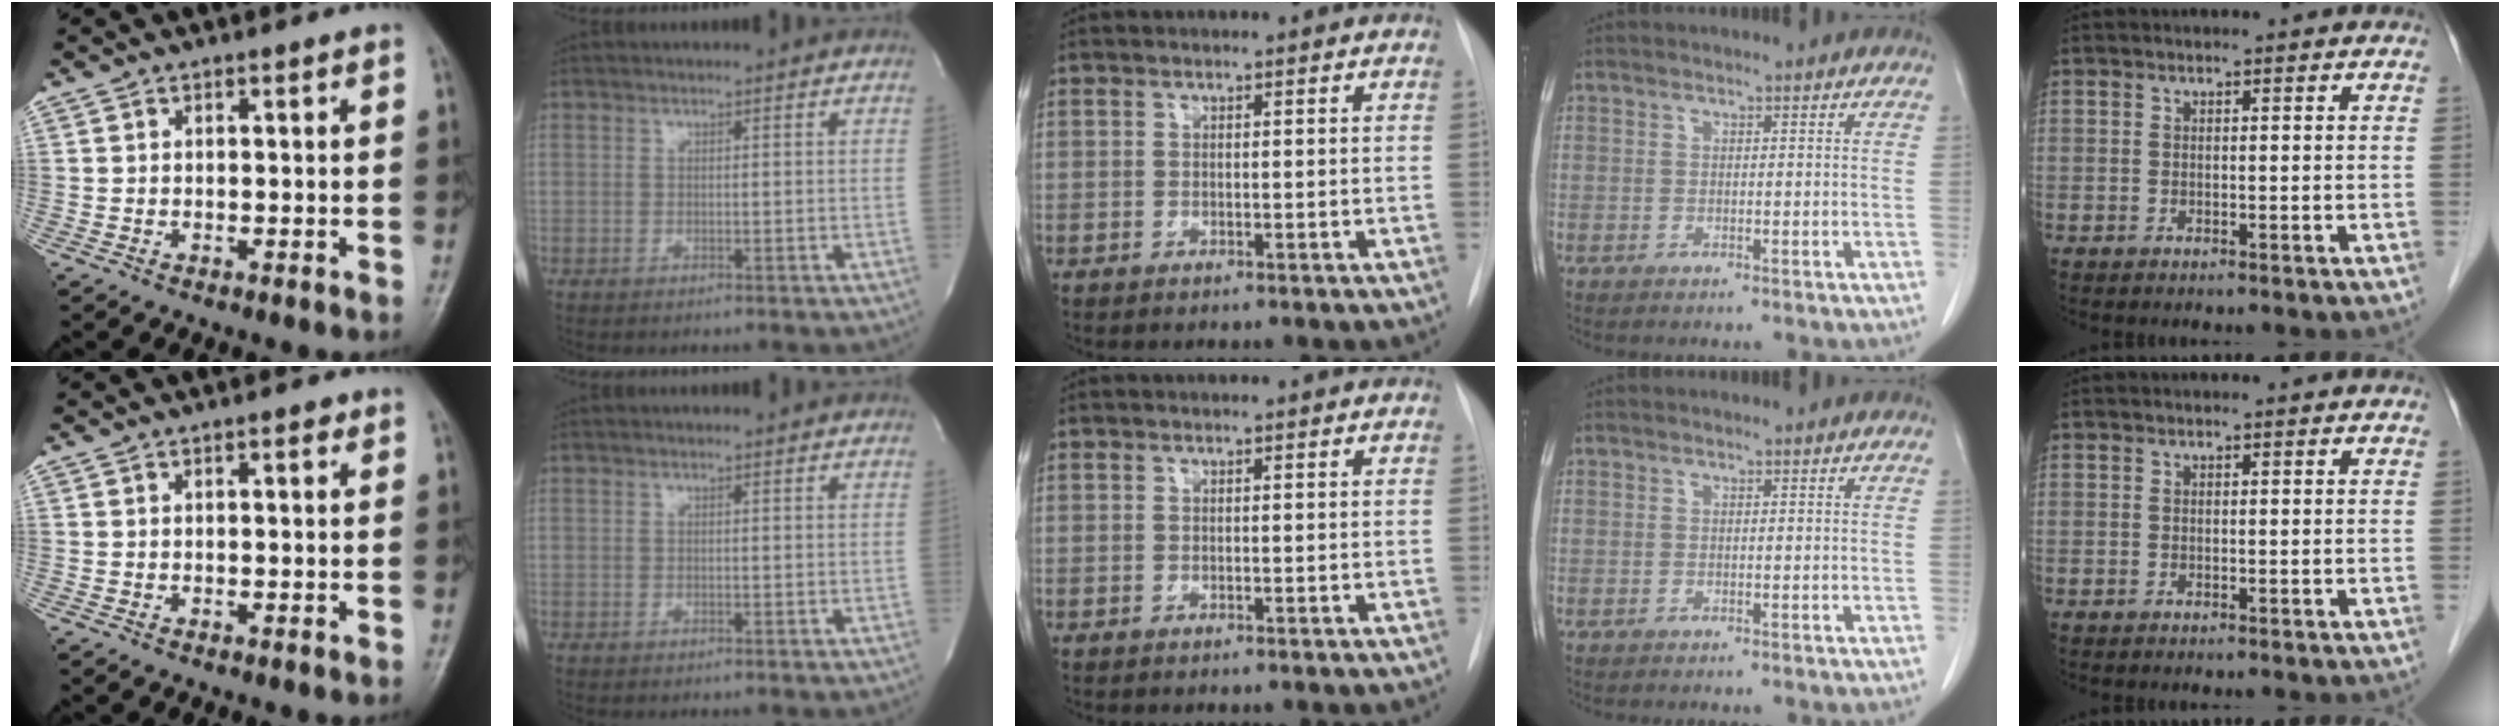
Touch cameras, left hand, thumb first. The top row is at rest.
{"thumb": {"total": 1.3, "force": [0.6, 0.6, 1.0], "torque": [-0.011, 0.001, 0.005]}, "index": {"total": 0.6, "force": [0.6, 0.1, 0.1], "torque": [-0.007, 0.004, 0.007]}}